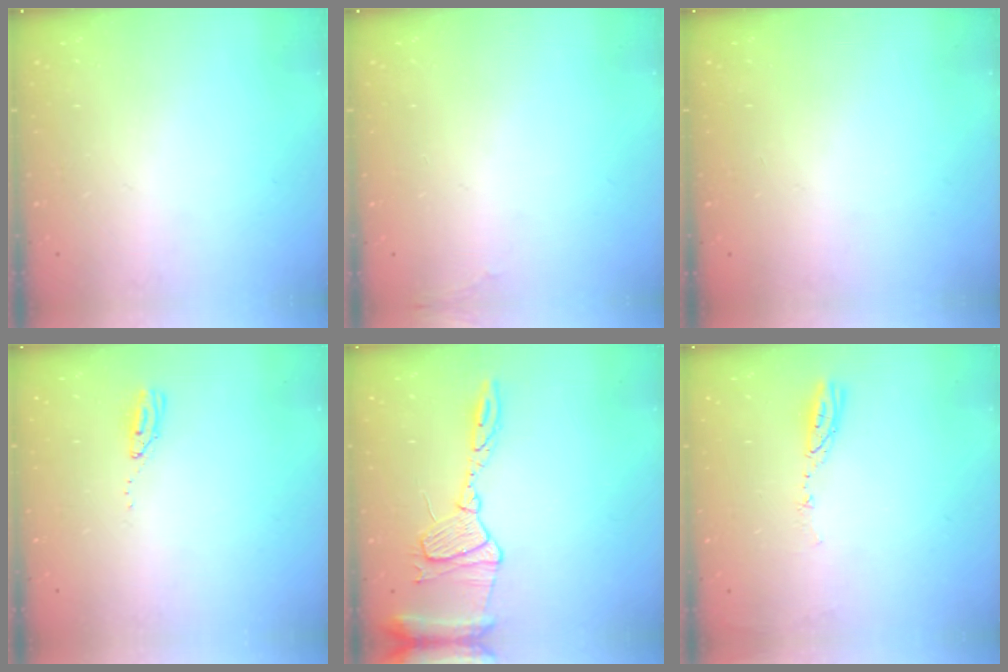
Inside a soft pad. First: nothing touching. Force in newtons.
{"total": 7.0, "press": 4.6, "slide": 5.3}
{"total": 0.0}
{"total": 3.6, "press": 3.5, "slide": 0.3}
{"total": 13.4, "press": 13.4, "slide": 1.1}
{"total": 3.8, "press": 3.8, "slide": 0.3}